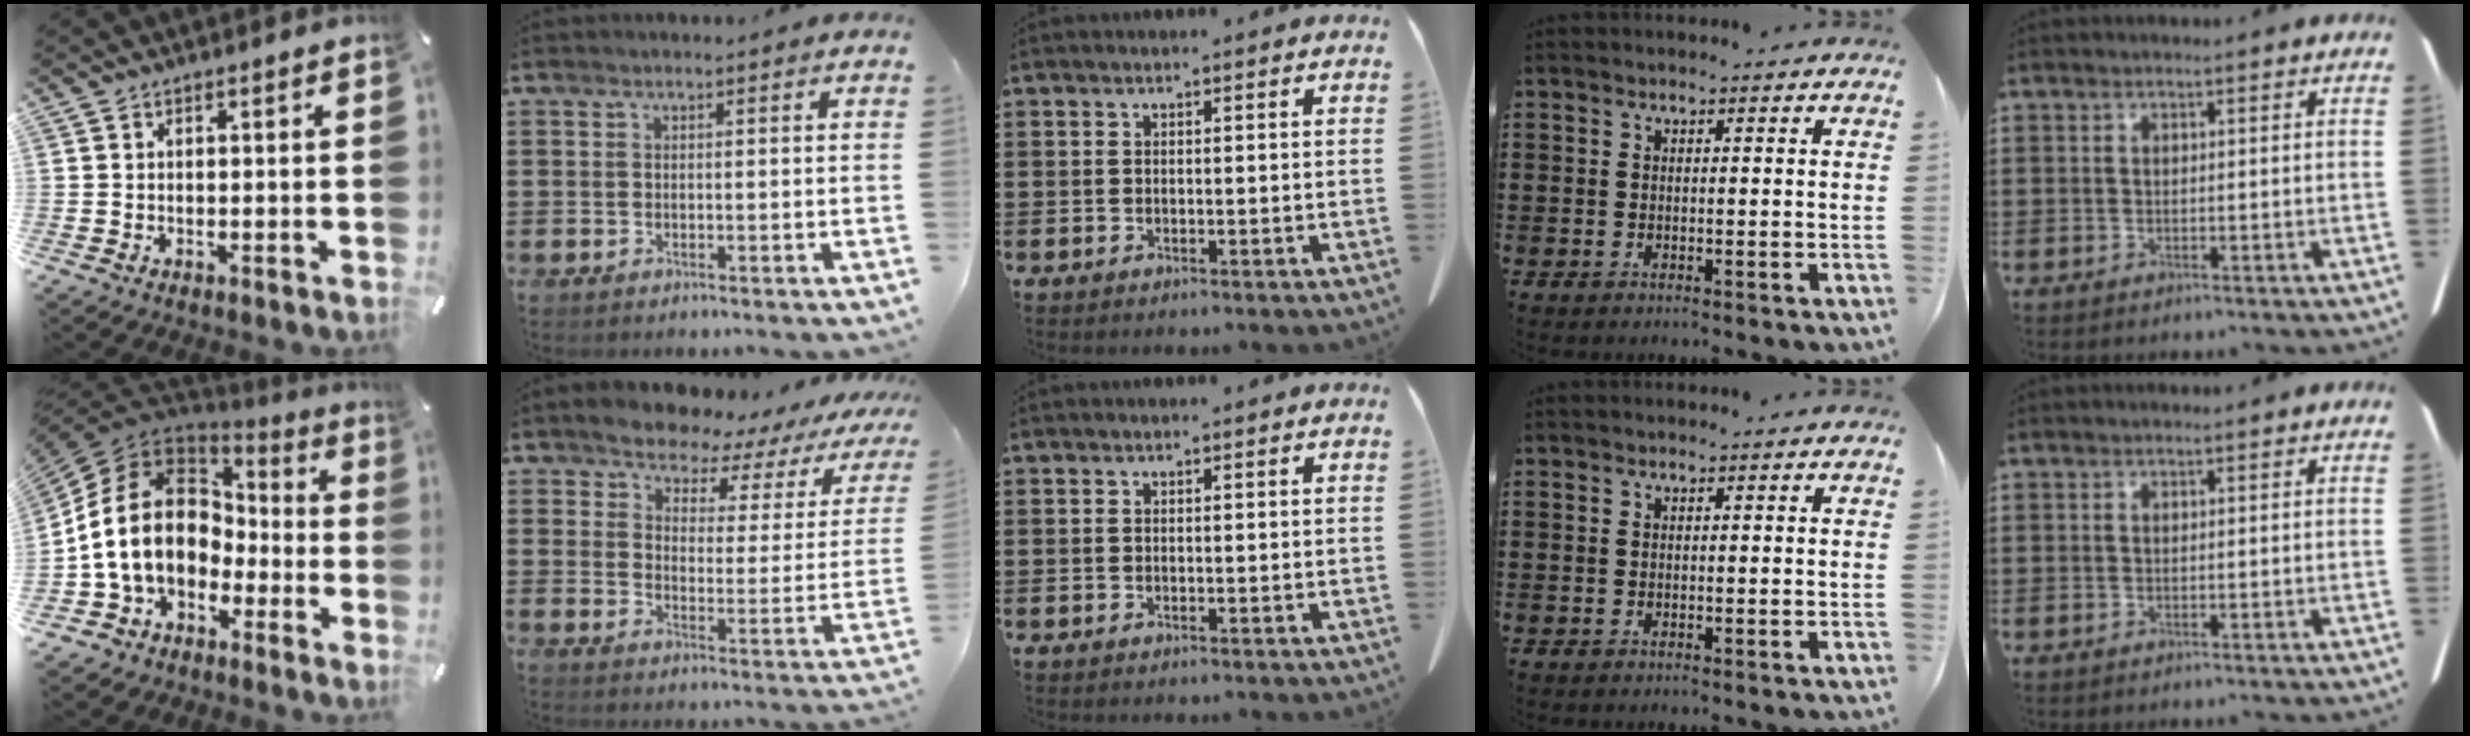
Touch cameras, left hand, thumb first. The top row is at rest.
{"thumb": {"total": 16.7, "force": [-0.8, 13.0, 10.4], "torque": [-0.237, 0.010, -0.016]}, "index": {"total": 4.8, "force": [4.6, 0.9, 1.0], "torque": [-0.043, -0.043, 0.070]}}